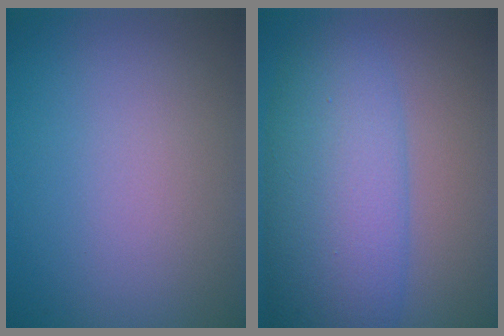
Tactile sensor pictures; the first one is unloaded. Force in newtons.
{"total": 8.9, "press": 8.9, "slide": 0.1}